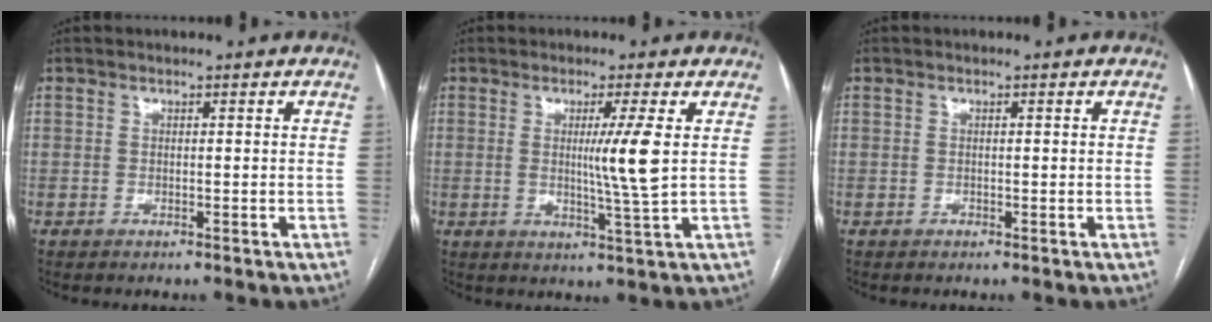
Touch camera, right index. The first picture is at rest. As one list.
[{"total": 6.3, "force": [0.9, -1.4, 6.0], "torque": [-0.102, -0.015, 0.018]}, {"total": 0.0}]